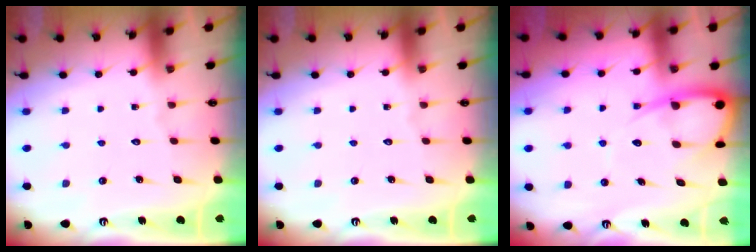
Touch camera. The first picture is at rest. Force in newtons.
{"total": 0.0}
{"total": 8.1, "press": 8.1, "slide": 0.9}